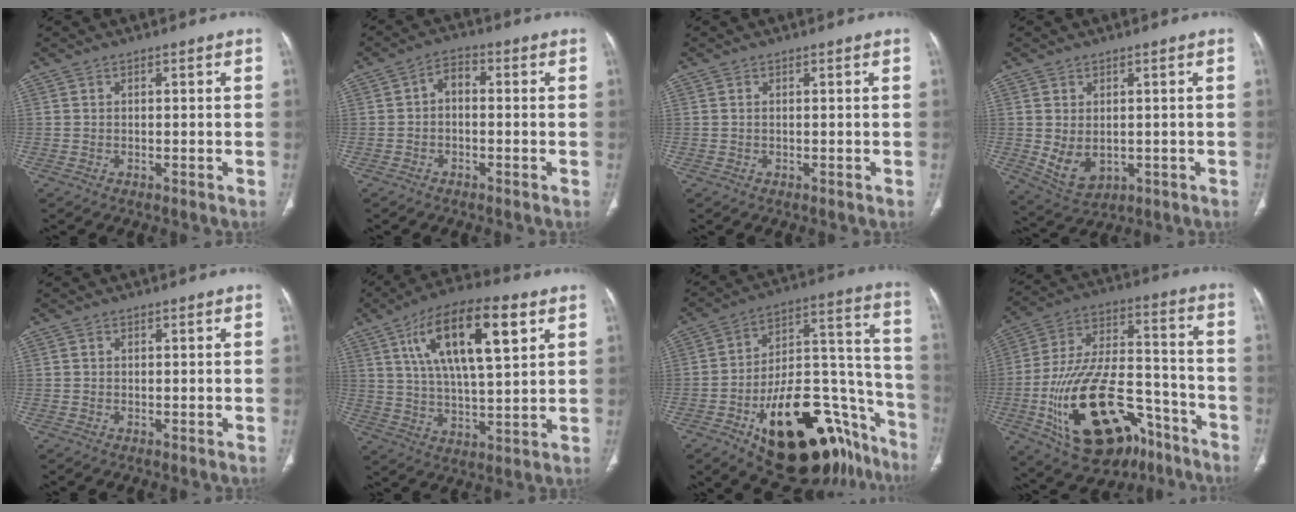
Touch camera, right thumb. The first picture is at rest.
{"total": 3.5, "force": [-0.4, 2.2, 2.7], "torque": [-0.039, 0.018, -0.017]}
{"total": 0.0}
{"total": 6.4, "force": [-0.3, 4.5, 4.5], "torque": [-0.075, -0.009, 0.019]}
{"total": 0.5, "force": [0.1, 0.5, 0.2], "torque": [-0.002, 0.001, 0.002]}
{"total": 18.9, "force": [7.6, 6.8, 15.9], "torque": [-0.262, -0.011, 0.129]}
{"total": 33.9, "force": [-17.3, 16.4, 24.2], "torque": [-0.262, 0.102, -0.243]}
{"total": 27.7, "force": [-12.7, 14.6, 19.8], "torque": [-0.382, 0.065, -0.194]}